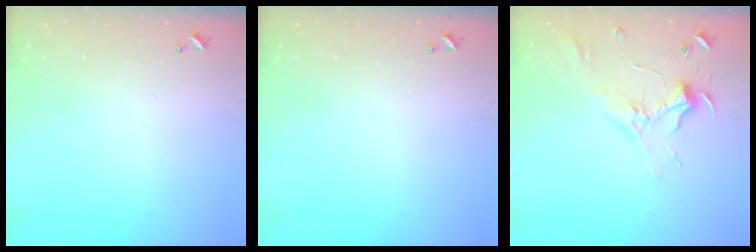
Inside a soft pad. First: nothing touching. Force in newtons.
{"total": 0.0}
{"total": 2.3, "press": 2.2, "slide": 0.7}